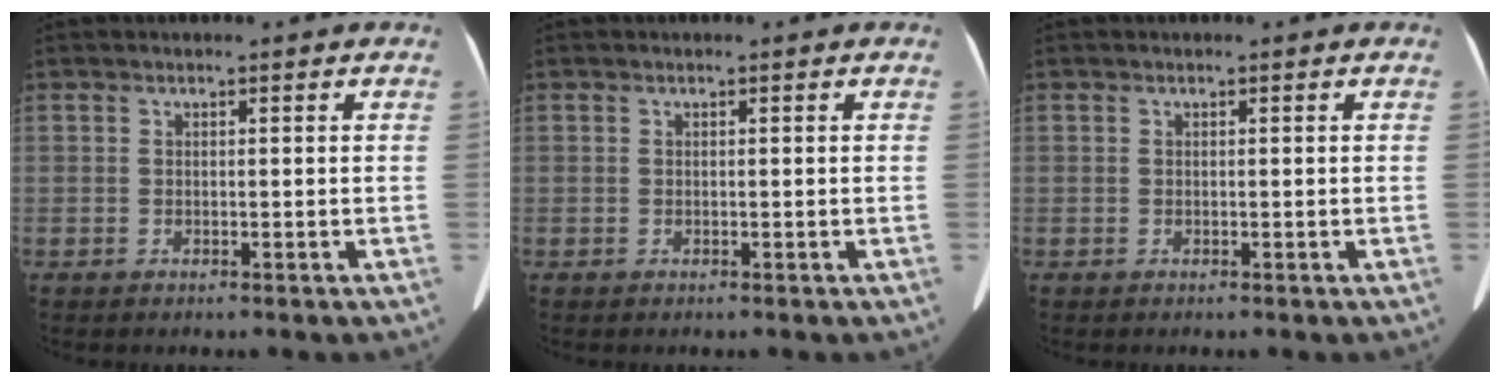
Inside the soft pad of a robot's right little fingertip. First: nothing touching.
{"total": 0.0}
{"total": 0.0}